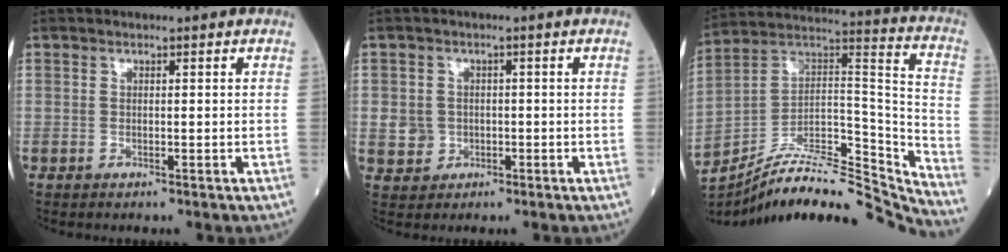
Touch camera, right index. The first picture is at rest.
{"total": 3.6, "force": [-0.5, 3.5, 0.7], "torque": [-0.002, 0.007, -0.002]}
{"total": 26.0, "force": [-24.2, 2.4, 9.3], "torque": [-0.139, 0.026, -0.381]}